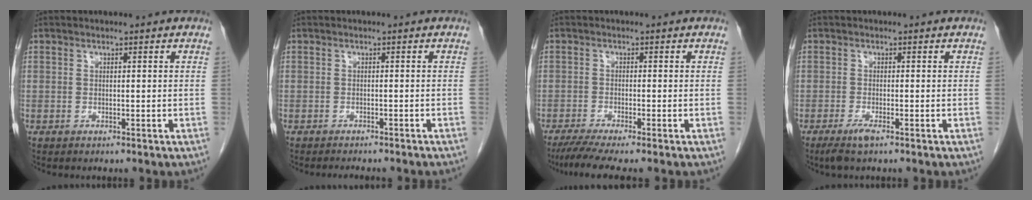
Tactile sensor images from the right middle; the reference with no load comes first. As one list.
[{"total": 5.6, "force": [-5.0, 0.9, 2.5], "torque": [-0.028, -0.004, -0.059]}, {"total": 6.0, "force": [-4.8, -0.5, 3.6], "torque": [-0.059, -0.019, -0.081]}, {"total": 2.5, "force": [-1.6, 0.2, 1.9], "torque": [-0.042, -0.006, -0.031]}]